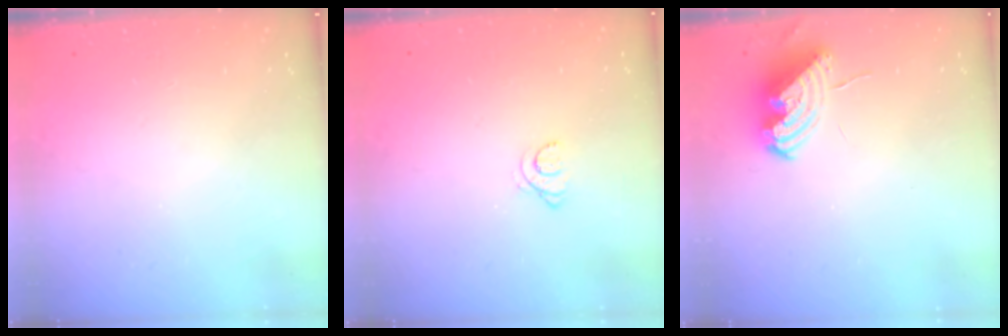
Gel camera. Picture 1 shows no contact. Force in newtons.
{"total": 4.1, "press": 4.1, "slide": 0.5}
{"total": 10.4, "press": 10.4, "slide": 0.8}